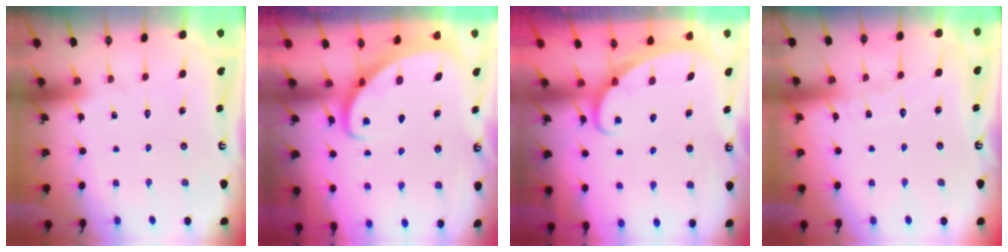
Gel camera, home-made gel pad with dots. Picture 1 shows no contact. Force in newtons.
{"total": 2.6, "press": 2.6, "slide": 0.3}
{"total": 2.4, "press": 2.3, "slide": 0.3}
{"total": 4.6, "press": 4.6, "slide": 0.3}